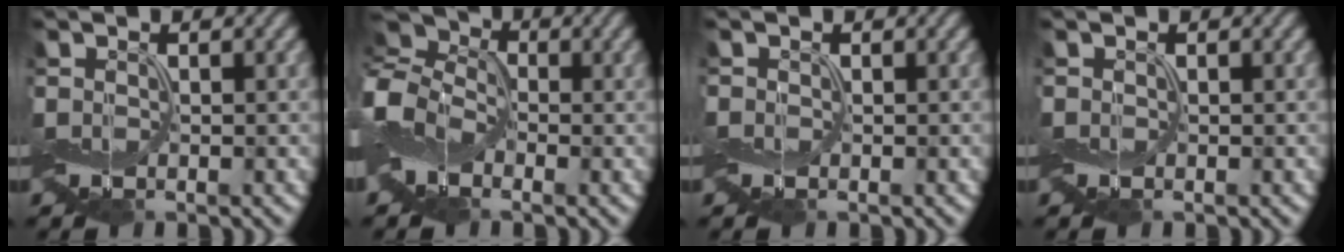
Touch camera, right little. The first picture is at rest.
{"total": 6.6, "force": [-1.8, 5.0, 4.0], "torque": [-0.095, 0.013, -0.047]}
{"total": 0.0}
{"total": 0.0}